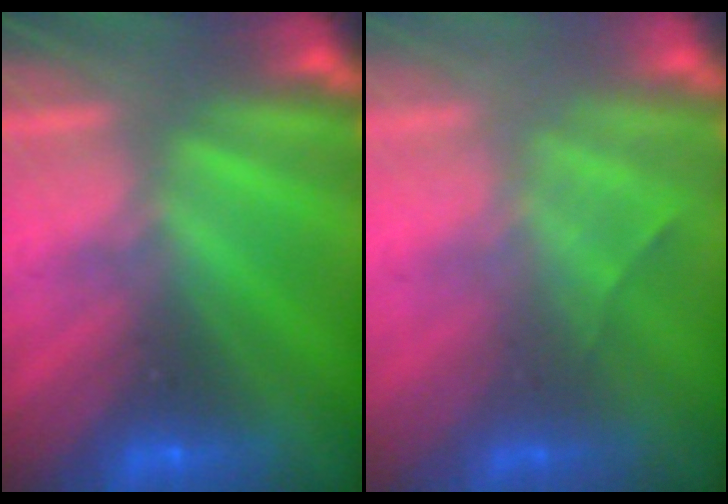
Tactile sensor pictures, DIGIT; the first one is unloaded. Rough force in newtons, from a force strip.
{"total": 2.2}